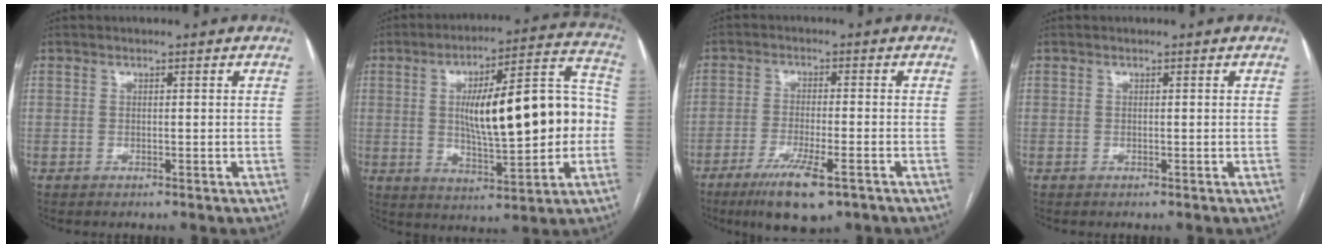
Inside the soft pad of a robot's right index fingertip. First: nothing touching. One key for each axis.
{"total": 19.7, "fx": 0.0, "fy": 4.9, "fz": 19.1, "tx": -0.282, "ty": 0.035, "tz": 0.006}
{"total": 9.3, "fx": -5.8, "fy": 1.5, "fz": 7.1, "tx": -0.126, "ty": -0.021, "tz": -0.090}
{"total": 0.0}